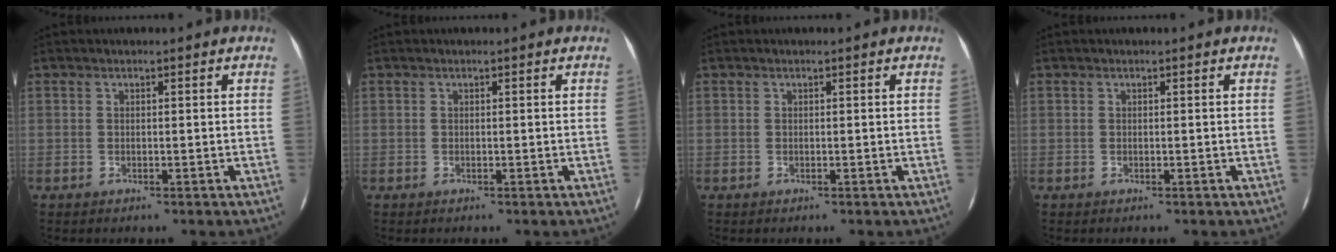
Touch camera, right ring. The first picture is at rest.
{"total": 0.0}
{"total": 0.0}
{"total": 0.0}